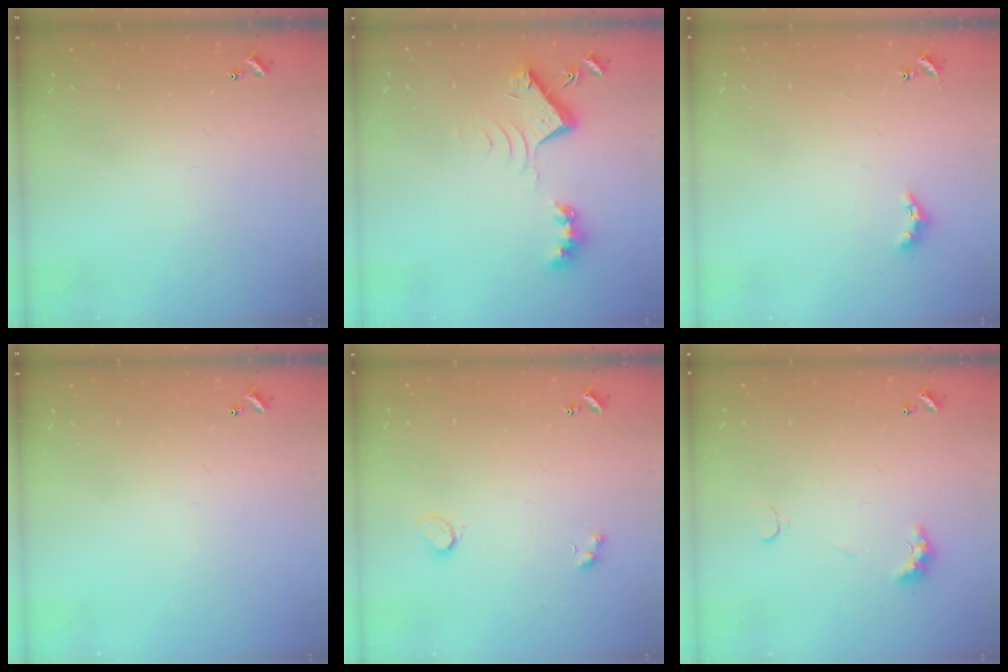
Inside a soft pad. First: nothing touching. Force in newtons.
{"total": 7.5, "press": 7.5, "slide": 0.8}
{"total": 2.4, "press": 2.3, "slide": 0.5}
{"total": 0.0}
{"total": 2.9, "press": 2.4, "slide": 1.6}
{"total": 3.1, "press": 3.0, "slide": 0.7}